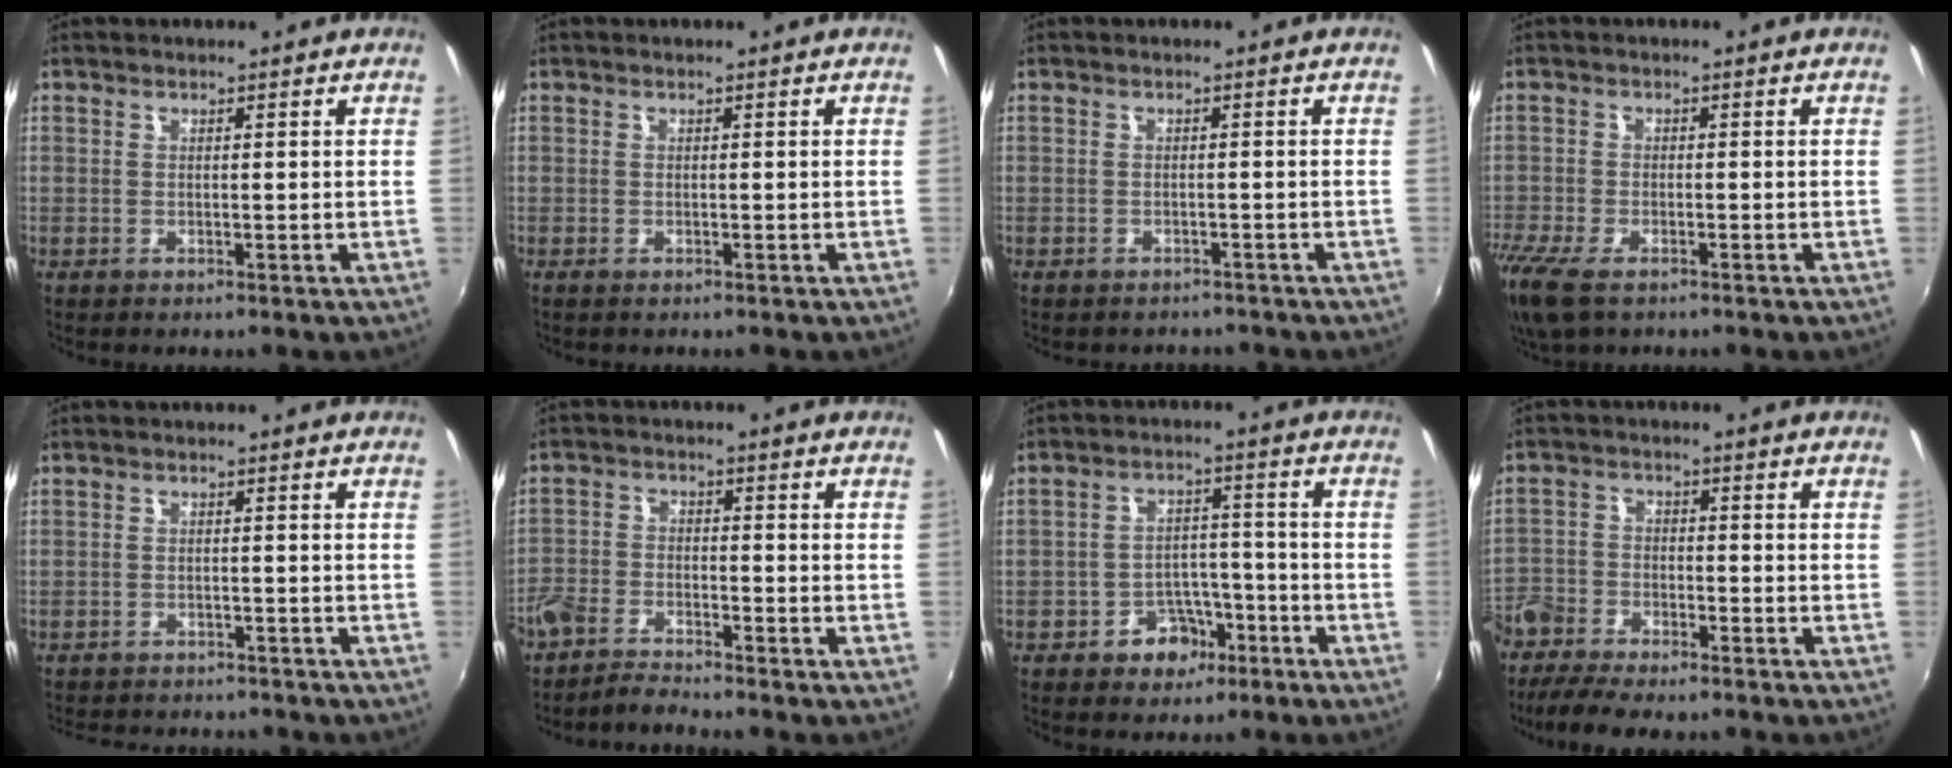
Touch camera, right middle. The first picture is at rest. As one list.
[{"total": 0.0}, {"total": 3.7, "force": [-3.3, 1.4, 0.7], "torque": [-0.020, -0.014, -0.045]}, {"total": 10.2, "force": [-6.9, 4.1, 6.2], "torque": [-0.157, -0.046, -0.134]}, {"total": 8.9, "force": [-8.0, 2.6, 2.8], "torque": [-0.069, -0.015, -0.117]}, {"total": 4.0, "force": [-3.7, 0.9, 1.2], "torque": [-0.039, -0.005, -0.084]}, {"total": 7.1, "force": [-4.2, 5.0, 2.7], "torque": [-0.055, 0.019, -0.054]}, {"total": 9.9, "force": [-8.4, 3.2, 4.2], "torque": [-0.111, -0.012, -0.160]}]